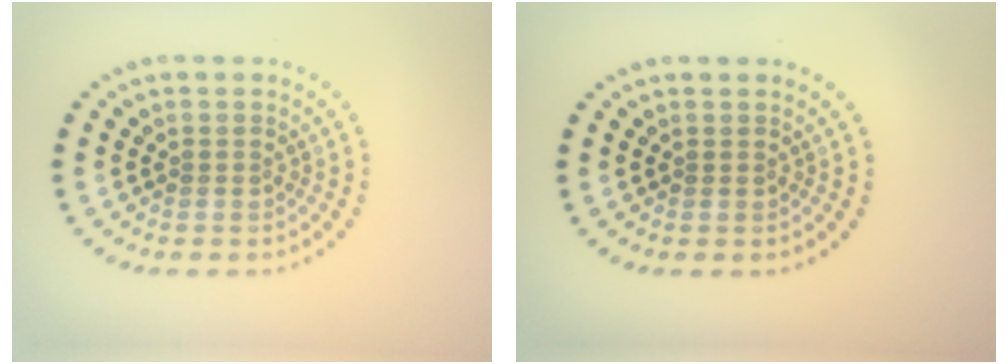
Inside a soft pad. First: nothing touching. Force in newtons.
{"total": 0.0}